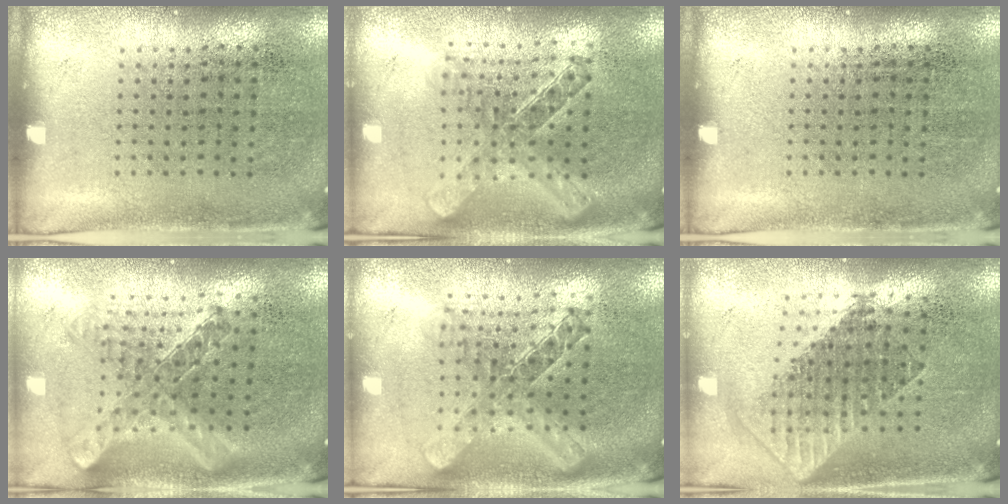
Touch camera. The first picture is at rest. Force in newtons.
{"total": 2.1, "press": 1.7, "slide": 1.2}
{"total": 0.0}
{"total": 1.1, "press": 1.0, "slide": 0.3}
{"total": 2.0, "press": 1.7, "slide": 1.1}
{"total": 1.8, "press": 1.4, "slide": 1.1}